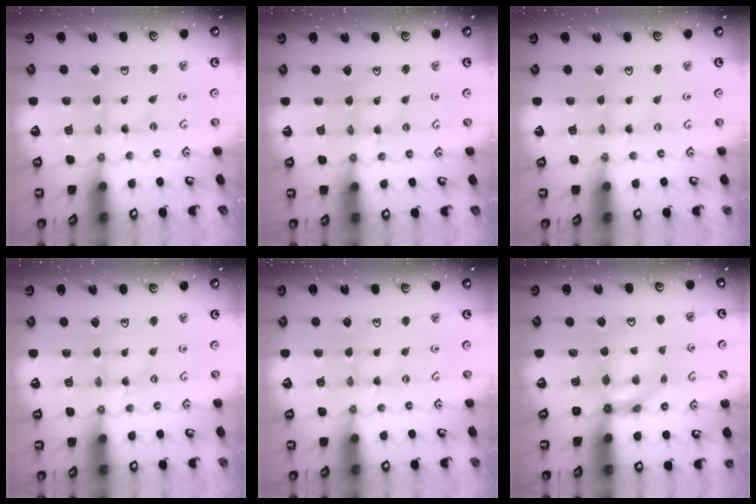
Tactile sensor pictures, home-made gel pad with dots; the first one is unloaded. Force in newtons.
{"total": 1.6, "press": 1.5, "slide": 0.2}
{"total": 0.0}
{"total": 0.0}
{"total": 0.0}
{"total": 7.3, "press": 7.3, "slide": 0.4}